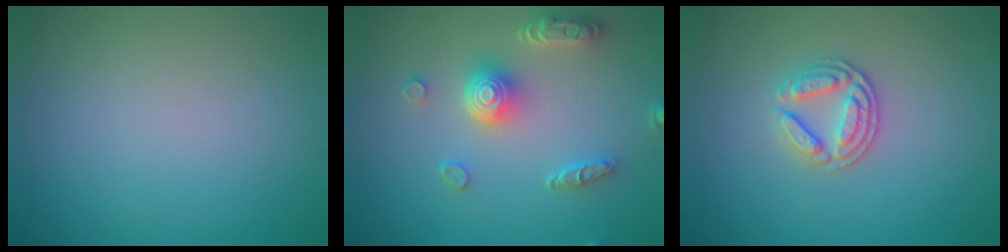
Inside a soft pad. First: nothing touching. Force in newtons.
{"total": 5.0, "press": 3.8, "slide": 3.2}
{"total": 2.8, "press": 2.7, "slide": 0.7}